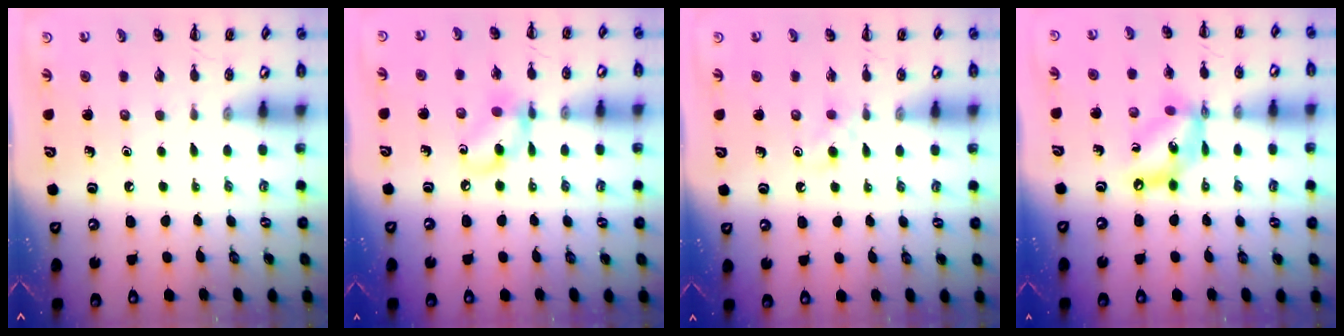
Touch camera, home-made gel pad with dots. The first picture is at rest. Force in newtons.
{"total": 9.0, "press": 8.9, "slide": 1.2}
{"total": 3.6, "press": 3.4, "slide": 1.2}
{"total": 11.2, "press": 10.8, "slide": 2.9}